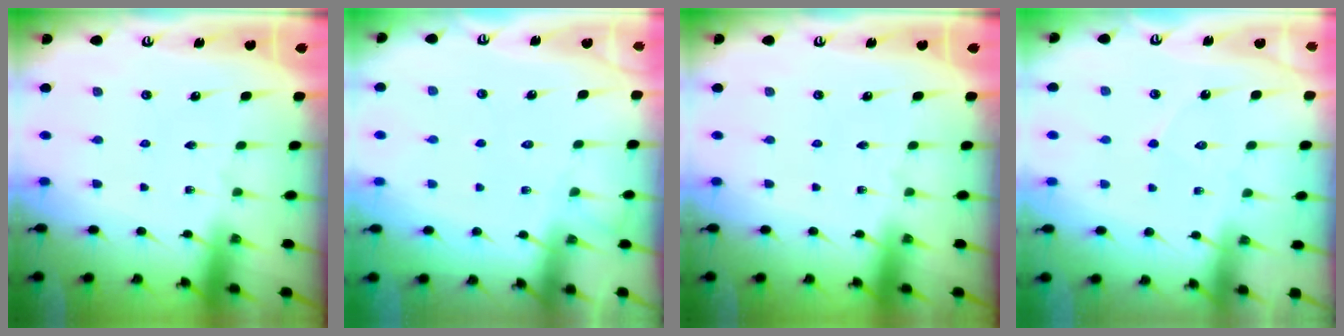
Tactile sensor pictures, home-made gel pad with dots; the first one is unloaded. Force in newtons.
{"total": 6.2, "press": 6.1, "slide": 0.8}
{"total": 0.0}
{"total": 4.3, "press": 4.3, "slide": 0.3}